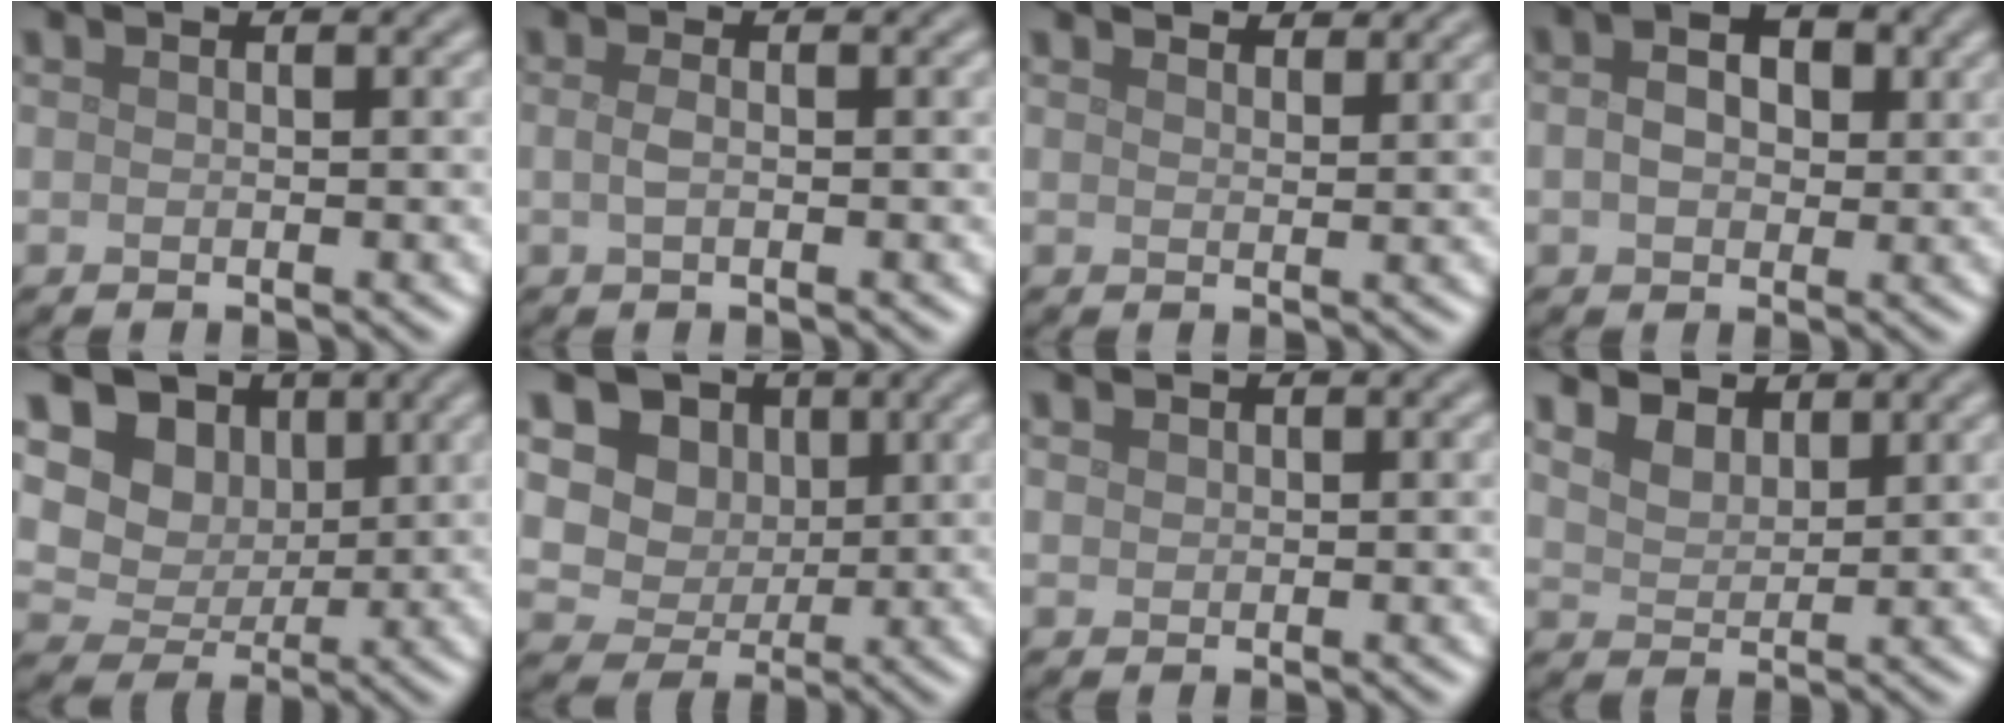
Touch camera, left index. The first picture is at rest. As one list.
[{"total": 1.1, "force": [0.0, 0.5, 1.0], "torque": [-0.026, -0.001, -0.003]}, {"total": 3.3, "force": [3.1, 0.5, 0.9], "torque": [-0.019, 0.004, 0.040]}, {"total": 3.7, "force": [0.7, 2.4, 2.7], "torque": [-0.048, 0.009, 0.005]}, {"total": 7.7, "force": [3.2, 6.0, 3.5], "torque": [-0.078, -0.002, 0.051]}, {"total": 9.6, "force": [3.8, 7.6, 4.3], "torque": [-0.086, 0.009, 0.057]}, {"total": 0.8, "force": [0.5, 0.6, 0.1], "torque": [-0.002, 0.000, 0.011]}, {"total": 4.2, "force": [3.4, 2.0, 1.6], "torque": [-0.053, 0.003, 0.055]}]